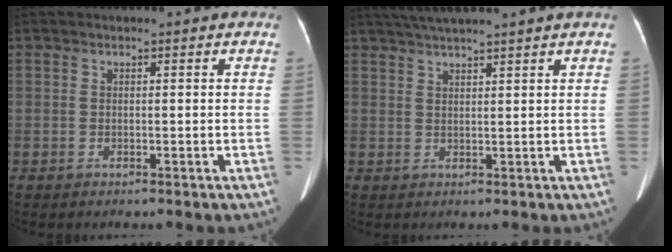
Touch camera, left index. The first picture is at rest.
{"total": 7.3, "force": [6.3, -1.3, 3.5], "torque": [-0.057, 0.029, 0.097]}